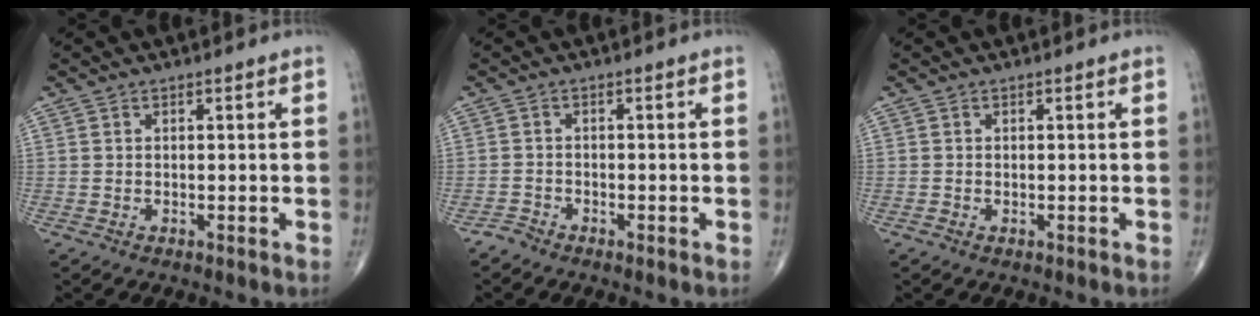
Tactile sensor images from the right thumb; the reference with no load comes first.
{"total": 1.4, "force": [-1.4, 0.4, -0.1], "torque": [0.004, -0.003, -0.031]}
{"total": 0.0}